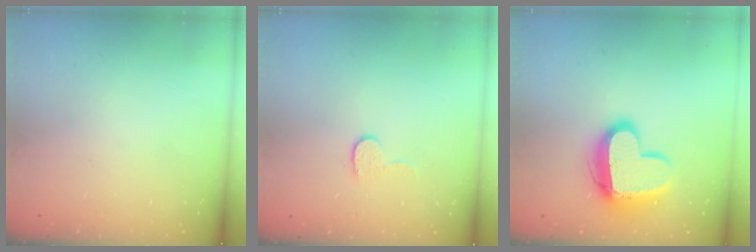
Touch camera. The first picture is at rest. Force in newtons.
{"total": 5.6, "press": 5.6, "slide": 0.5}
{"total": 14.4, "press": 14.3, "slide": 1.4}